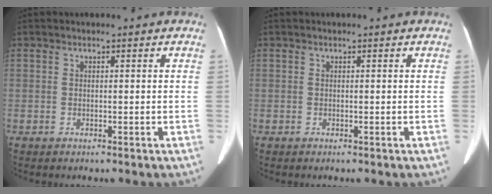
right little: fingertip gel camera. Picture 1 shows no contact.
{"total": 0.0}